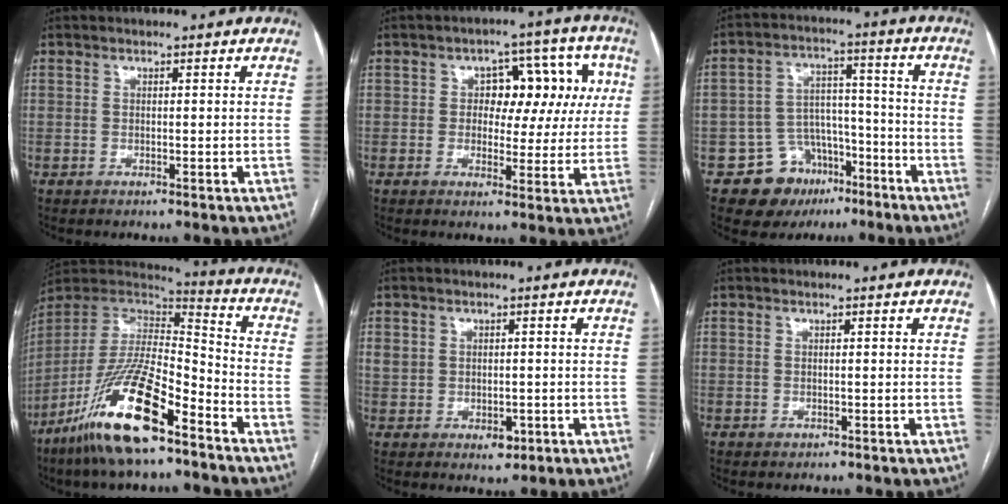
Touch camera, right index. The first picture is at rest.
{"total": 9.7, "force": [1.7, 6.2, 7.2], "torque": [-0.069, 0.038, 0.024]}
{"total": 9.9, "force": [-5.9, 7.5, 2.8], "torque": [-0.033, 0.042, -0.083]}
{"total": 19.5, "force": [-12.1, 3.8, 14.8], "torque": [-0.314, -0.026, -0.226]}
{"total": 4.2, "force": [-0.4, 3.3, 2.5], "torque": [-0.038, 0.010, 0.009]}
{"total": 0.0}